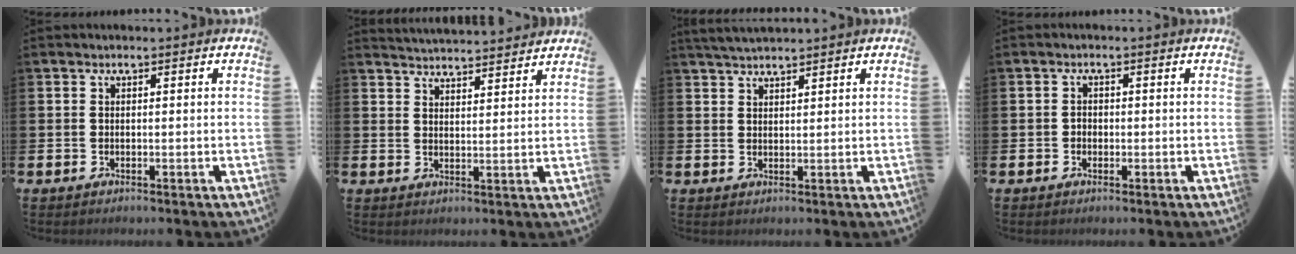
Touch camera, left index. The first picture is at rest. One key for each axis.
{"total": 4.3, "fx": 4.3, "fy": 0.1, "fz": -0.2, "tx": 0.000, "ty": -0.030, "tz": 0.076}
{"total": 2.9, "fx": 2.8, "fy": 0.4, "fz": 0.7, "tx": -0.012, "ty": -0.010, "tz": 0.050}
{"total": 1.2, "fx": -0.4, "fy": 1.1, "fz": 0.4, "tx": -0.003, "ty": 0.003, "tz": -0.011}